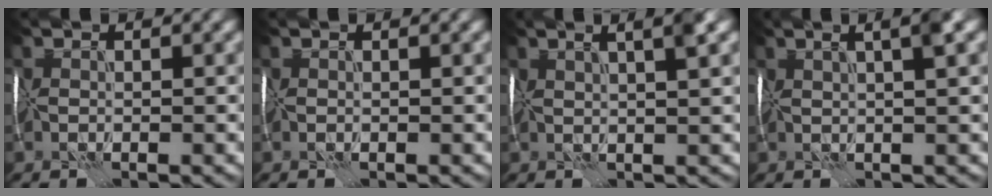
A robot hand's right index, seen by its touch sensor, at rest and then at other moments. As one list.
[{"total": 0.0}, {"total": 4.6, "force": [2.3, 0.9, 3.8], "torque": [-0.033, 0.029, 0.022]}, {"total": 4.0, "force": [1.8, 0.5, 3.5], "torque": [-0.039, 0.022, 0.024]}]